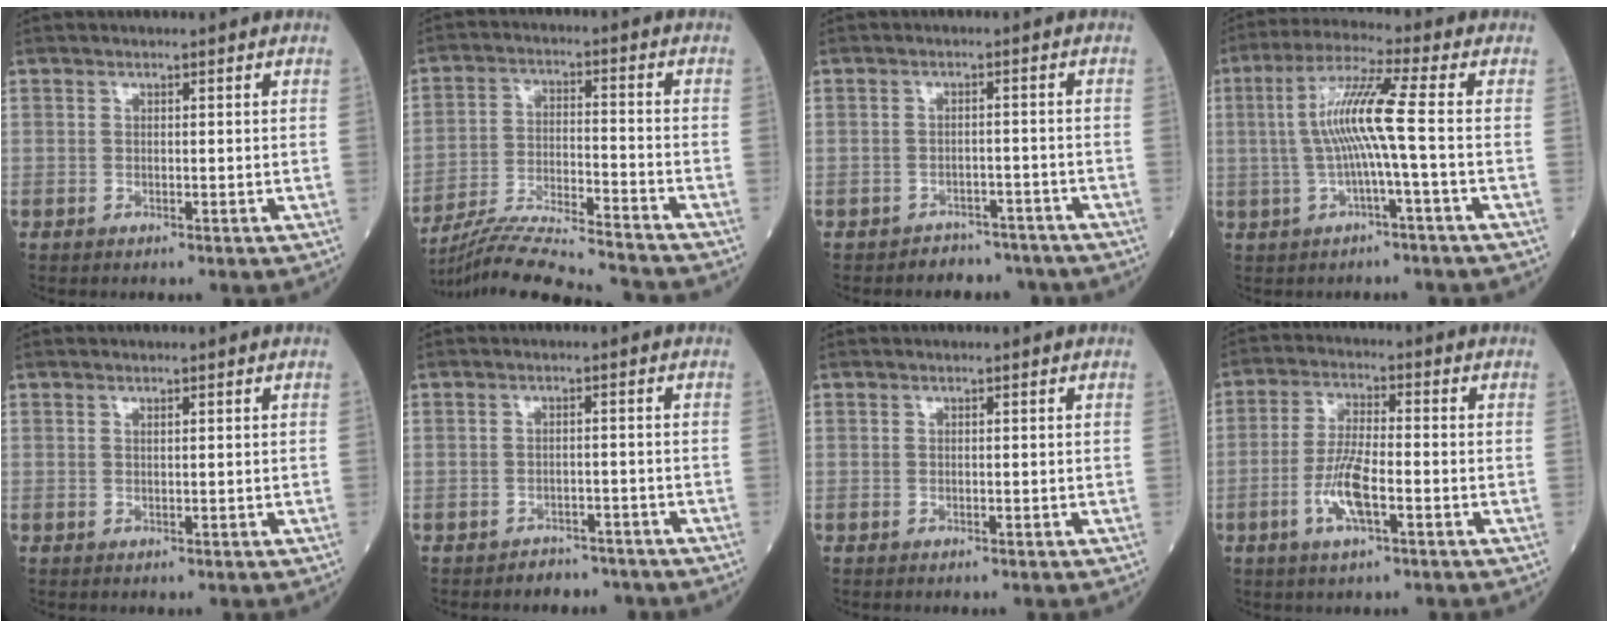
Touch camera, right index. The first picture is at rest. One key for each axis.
{"total": 17.4, "fx": -16.3, "fy": -0.5, "fz": 6.2, "tx": -0.125, "ty": -0.023, "tz": -0.268}
{"total": 5.1, "fx": -4.4, "fy": 2.5, "fz": -0.5, "tx": 0.016, "ty": 0.013, "tz": -0.060}
{"total": 8.6, "fx": -0.4, "fy": -1.0, "fz": 8.5, "tx": -0.170, "ty": 0.016, "tz": -0.008}
{"total": 0.0}
{"total": 4.0, "fx": -3.5, "fy": 1.9, "fz": -0.3, "tx": 0.004, "ty": 0.009, "tz": -0.047}
{"total": 0.0}
{"total": 7.3, "fx": -2.7, "fy": 1.5, "fz": 6.6, "tx": -0.135, "ty": -0.002, "tz": -0.052}